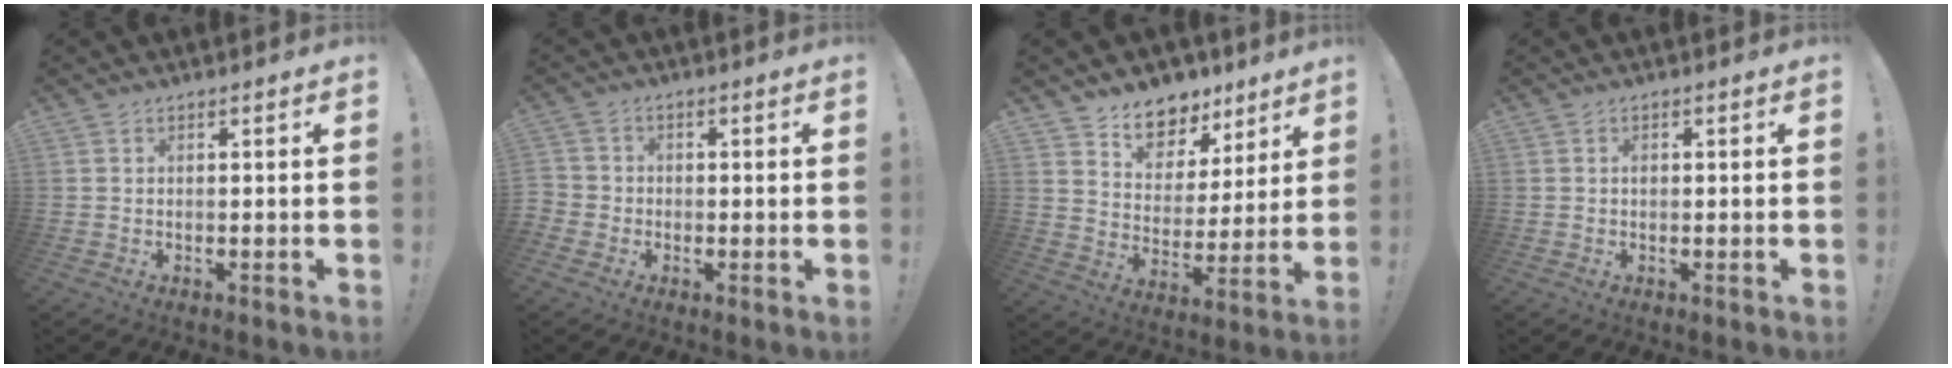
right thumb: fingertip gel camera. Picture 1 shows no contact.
{"total": 2.9, "force": [-1.5, 2.3, 0.9], "torque": [-0.016, 0.012, -0.026]}
{"total": 10.1, "force": [7.6, 6.2, 2.2], "torque": [-0.037, -0.062, 0.145]}
{"total": 0.8, "force": [-0.2, 0.7, 0.4], "torque": [-0.017, 0.006, -0.002]}